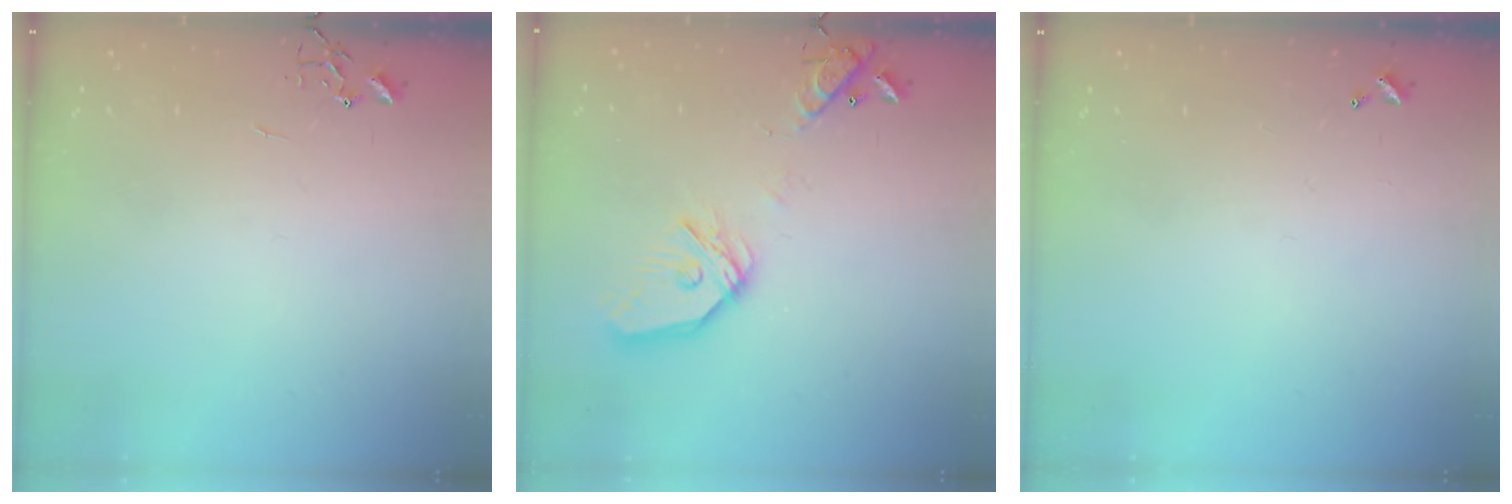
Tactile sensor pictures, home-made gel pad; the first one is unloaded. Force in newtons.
{"total": 15.8, "press": 15.6, "slide": 2.1}
{"total": 0.0}